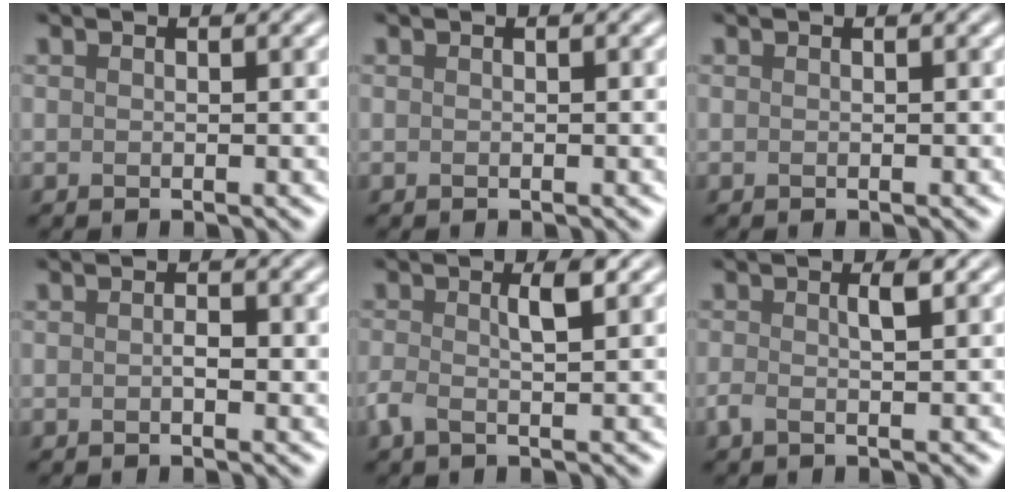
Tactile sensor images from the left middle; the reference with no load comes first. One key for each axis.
{"total": 0.0}
{"total": 0.0}
{"total": 1.1, "fx": -0.5, "fy": 0.2, "fz": 0.9, "tx": -0.018, "ty": 0.000, "tz": -0.003}
{"total": 2.5, "fx": -0.2, "fy": 0.4, "fz": 2.5, "tx": -0.053, "ty": 0.008, "tz": -0.004}
{"total": 1.7, "fx": -0.2, "fy": 0.2, "fz": 1.7, "tx": -0.034, "ty": 0.006, "tz": -0.003}